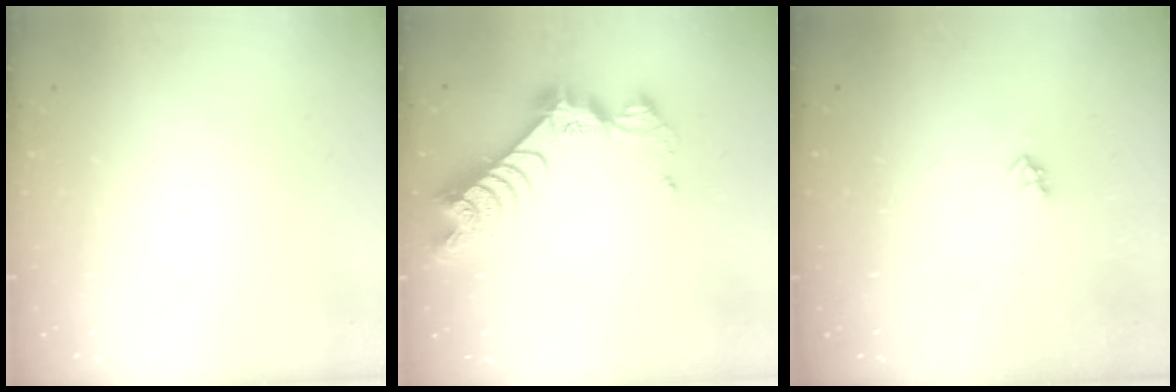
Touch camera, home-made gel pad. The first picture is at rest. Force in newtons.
{"total": 10.1, "press": 10.1, "slide": 0.8}
{"total": 2.5, "press": 2.5, "slide": 0.4}